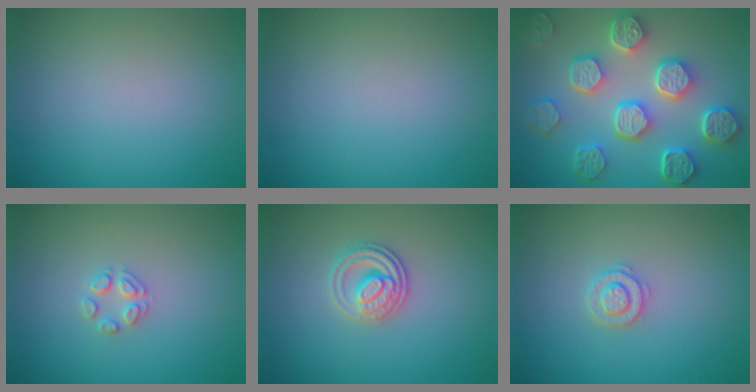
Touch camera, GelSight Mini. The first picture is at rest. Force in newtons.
{"total": 0.0}
{"total": 8.5, "press": 6.6, "slide": 5.3}
{"total": 1.7, "press": 1.6, "slide": 0.2}
{"total": 2.7, "press": 2.5, "slide": 0.9}
{"total": 2.0, "press": 1.9, "slide": 0.4}